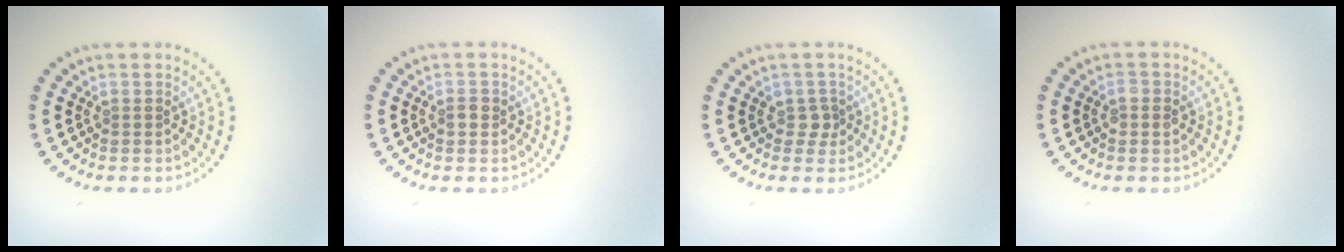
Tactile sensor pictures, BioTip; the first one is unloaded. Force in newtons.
{"total": 1.1, "press": 1.1, "slide": 0.0}
{"total": 1.3, "press": 1.0, "slide": 0.8}
{"total": 1.1, "press": 1.1, "slide": 0.0}